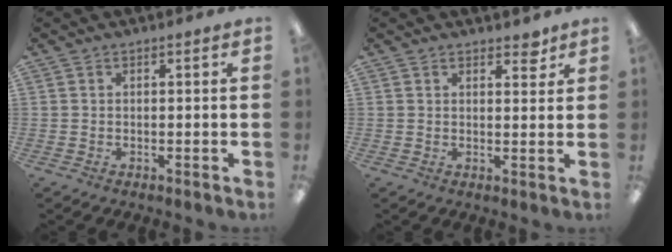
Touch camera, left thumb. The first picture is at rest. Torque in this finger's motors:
{"motor_torque": [-0.02, 0.06, 0.05, -0.12, -0.02]}